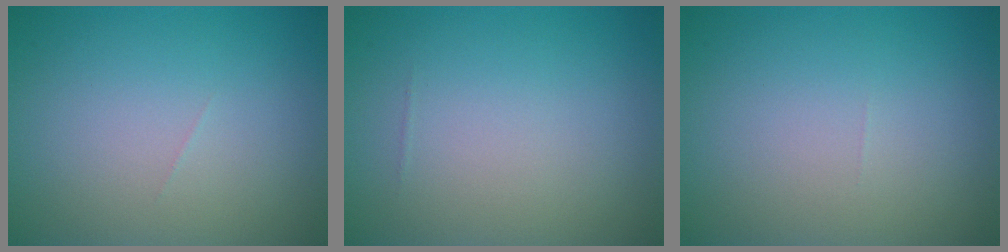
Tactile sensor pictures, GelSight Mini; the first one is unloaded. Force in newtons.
{"total": 0.0}
{"total": 0.0}